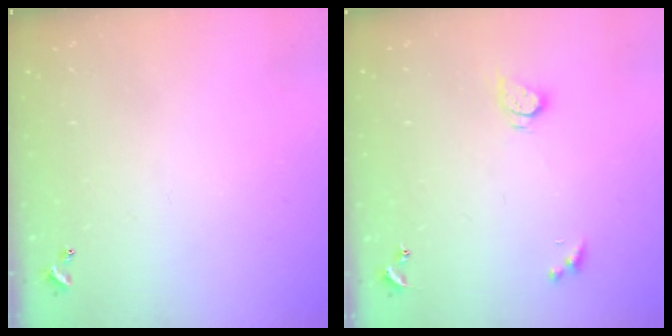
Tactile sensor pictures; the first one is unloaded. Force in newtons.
{"total": 2.7, "press": 2.7, "slide": 0.3}